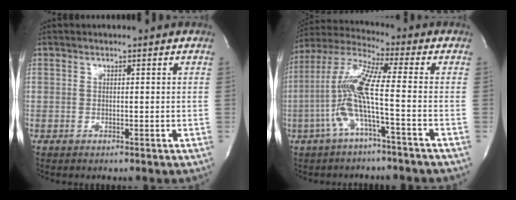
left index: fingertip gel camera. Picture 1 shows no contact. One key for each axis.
{"total": 10.7, "fx": -3.0, "fy": 0.0, "fz": 10.3, "tx": -0.224, "ty": 0.014, "tz": -0.066}